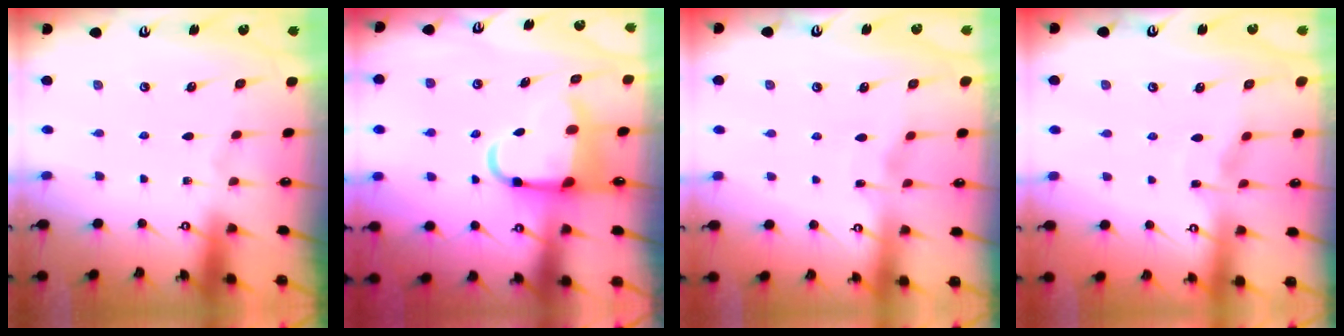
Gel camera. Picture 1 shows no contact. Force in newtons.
{"total": 7.9, "press": 7.7, "slide": 1.8}
{"total": 2.5, "press": 2.5, "slide": 0.2}
{"total": 2.4, "press": 2.4, "slide": 0.3}